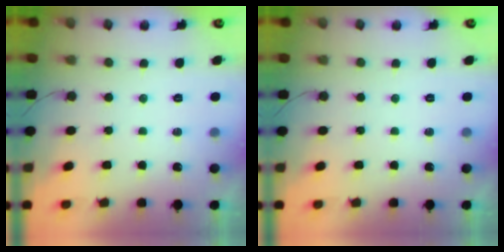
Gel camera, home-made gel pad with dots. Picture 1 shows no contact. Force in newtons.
{"total": 0.0}